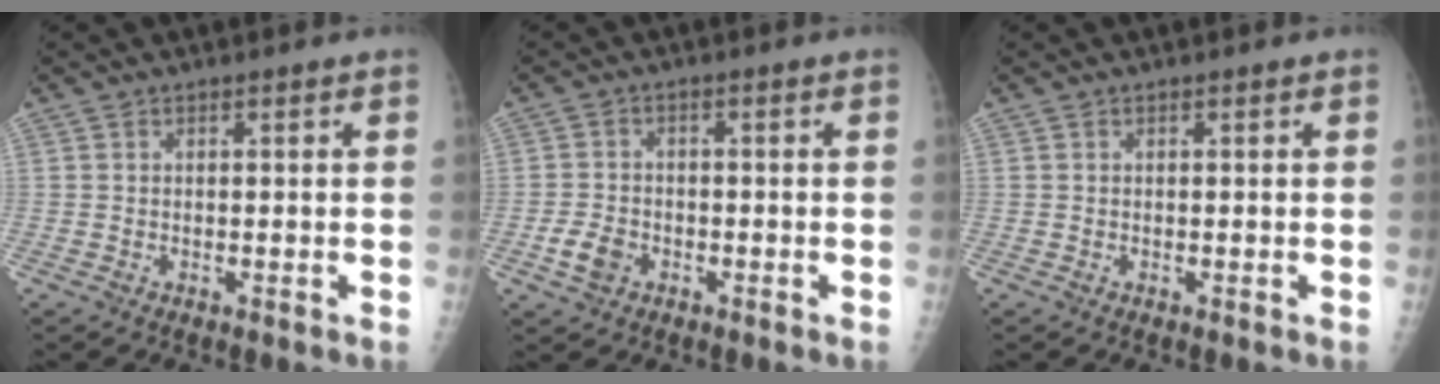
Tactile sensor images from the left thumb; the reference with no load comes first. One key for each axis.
{"total": 4.4, "fx": -1.9, "fy": 3.3, "fz": 2.3, "tx": -0.038, "ty": 0.011, "tz": -0.033}
{"total": 0.0}